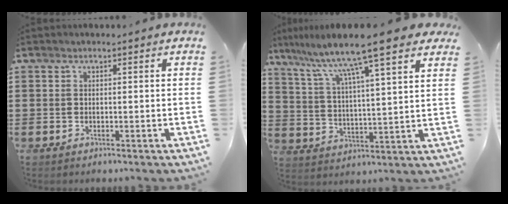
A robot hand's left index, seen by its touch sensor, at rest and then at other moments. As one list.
[{"total": 10.7, "force": [8.6, 0.0, 6.4], "torque": [-0.148, -0.049, 0.136]}]